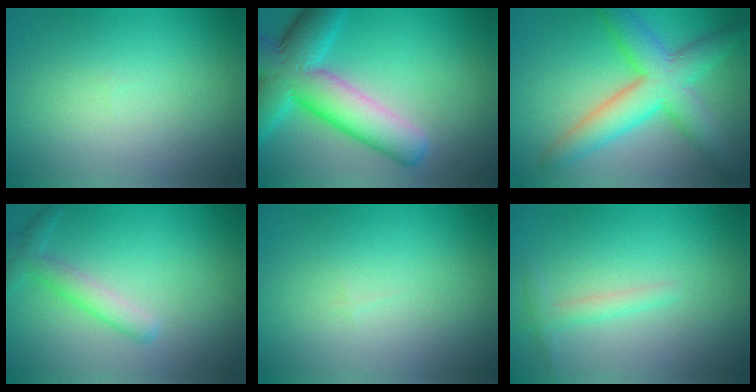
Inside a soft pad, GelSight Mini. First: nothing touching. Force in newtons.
{"total": 10.1, "press": 10.1, "slide": 0.4}
{"total": 7.4, "press": 7.3, "slide": 0.4}
{"total": 2.6, "press": 2.5, "slide": 0.1}
{"total": 0.0}
{"total": 1.5, "press": 1.5, "slide": 0.0}